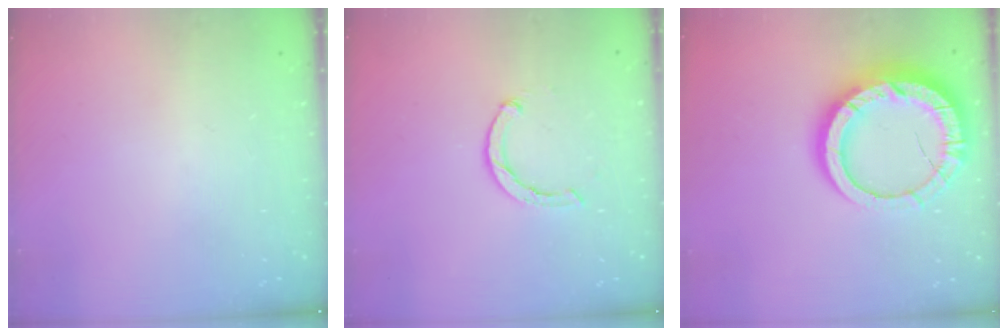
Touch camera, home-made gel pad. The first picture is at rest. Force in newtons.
{"total": 1.9, "press": 1.9, "slide": 0.3}
{"total": 16.2, "press": 16.2, "slide": 1.5}